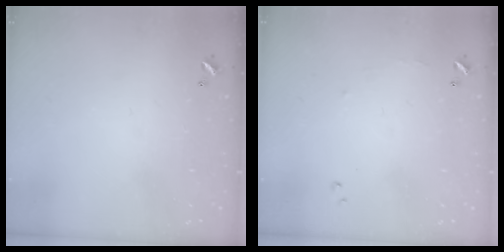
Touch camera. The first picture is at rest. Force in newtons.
{"total": 5.2, "press": 5.1, "slide": 0.6}